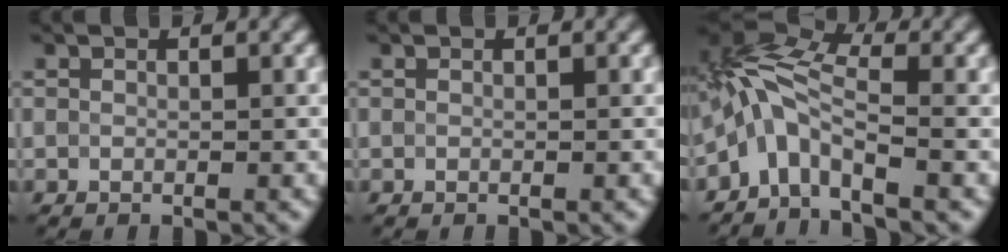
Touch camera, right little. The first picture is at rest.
{"total": 0.0}
{"total": 5.3, "force": [-2.4, 2.0, 4.3], "torque": [-0.080, 0.013, -0.061]}